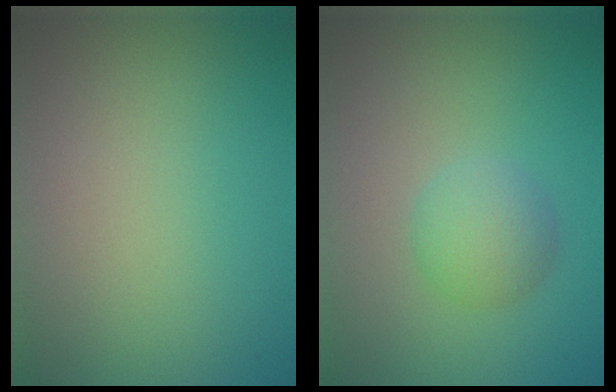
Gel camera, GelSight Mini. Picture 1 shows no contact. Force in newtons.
{"total": 2.7, "press": 2.7, "slide": 0.1}